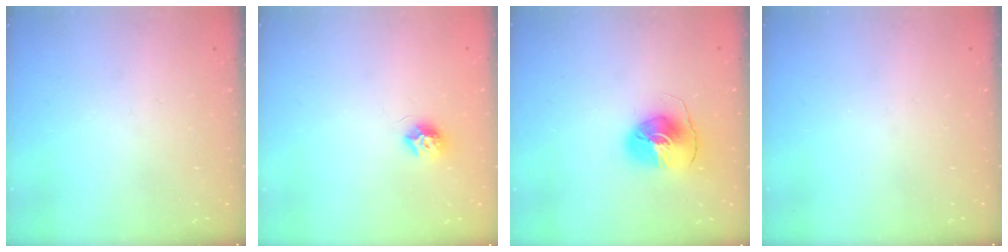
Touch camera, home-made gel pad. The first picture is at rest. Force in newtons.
{"total": 7.6, "press": 7.6, "slide": 0.2}
{"total": 8.3, "press": 8.2, "slide": 0.9}
{"total": 0.0}